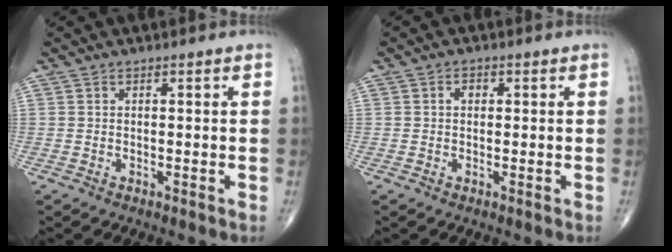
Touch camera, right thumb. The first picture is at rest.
{"total": 2.4, "force": [0.2, 2.0, 1.3], "torque": [-0.006, 0.009, -0.003]}